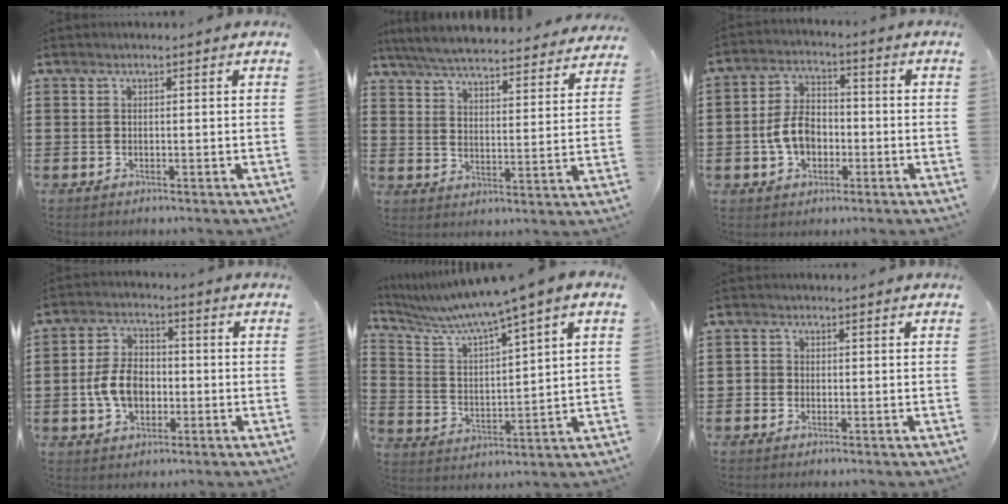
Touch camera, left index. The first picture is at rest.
{"total": 6.0, "force": [5.9, -0.1, 1.3], "torque": [-0.053, -0.040, 0.101]}
{"total": 6.8, "force": [-1.6, 4.8, 4.6], "torque": [-0.114, 0.006, -0.037]}
{"total": 7.1, "force": [-1.5, 4.9, 4.9], "torque": [-0.119, 0.006, -0.035]}
{"total": 6.1, "force": [5.0, -0.9, 3.4], "torque": [-0.087, -0.039, 0.078]}
{"total": 1.2, "force": [-0.2, 1.2, 0.3], "torque": [-0.010, 0.005, -0.006]}